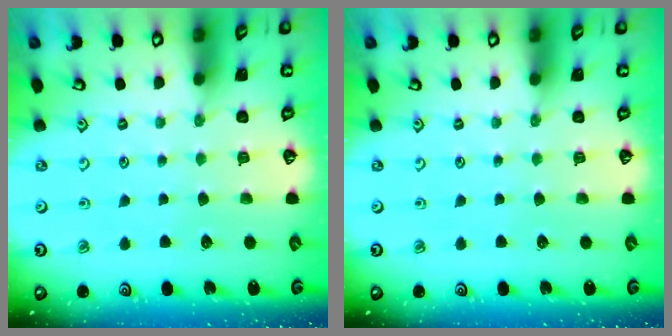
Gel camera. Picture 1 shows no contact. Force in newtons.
{"total": 0.0}